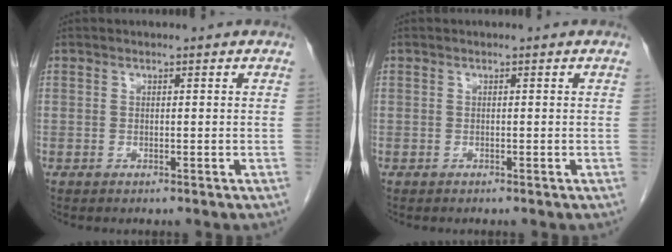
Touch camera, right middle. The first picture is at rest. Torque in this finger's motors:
{"motor_torque": [-0.08, 0.20, 0.00, 0.01]}